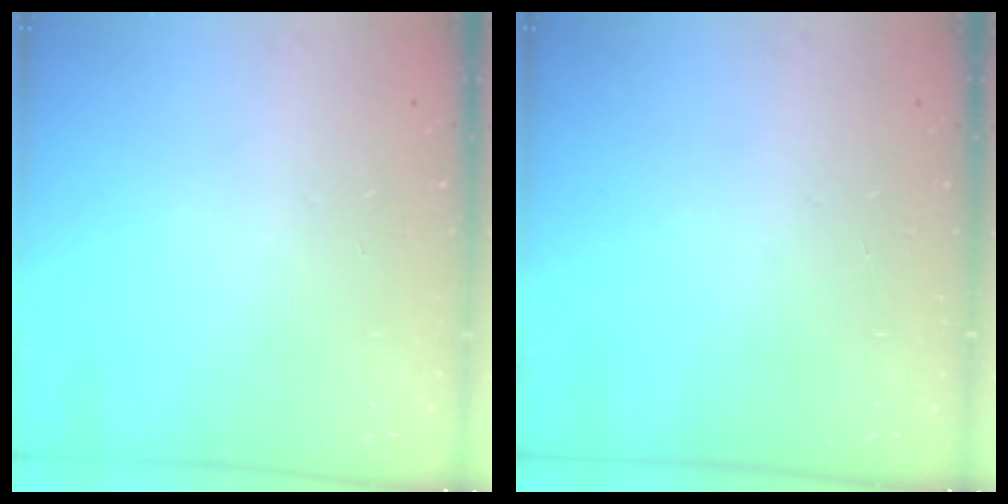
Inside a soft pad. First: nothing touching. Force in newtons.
{"total": 0.0}